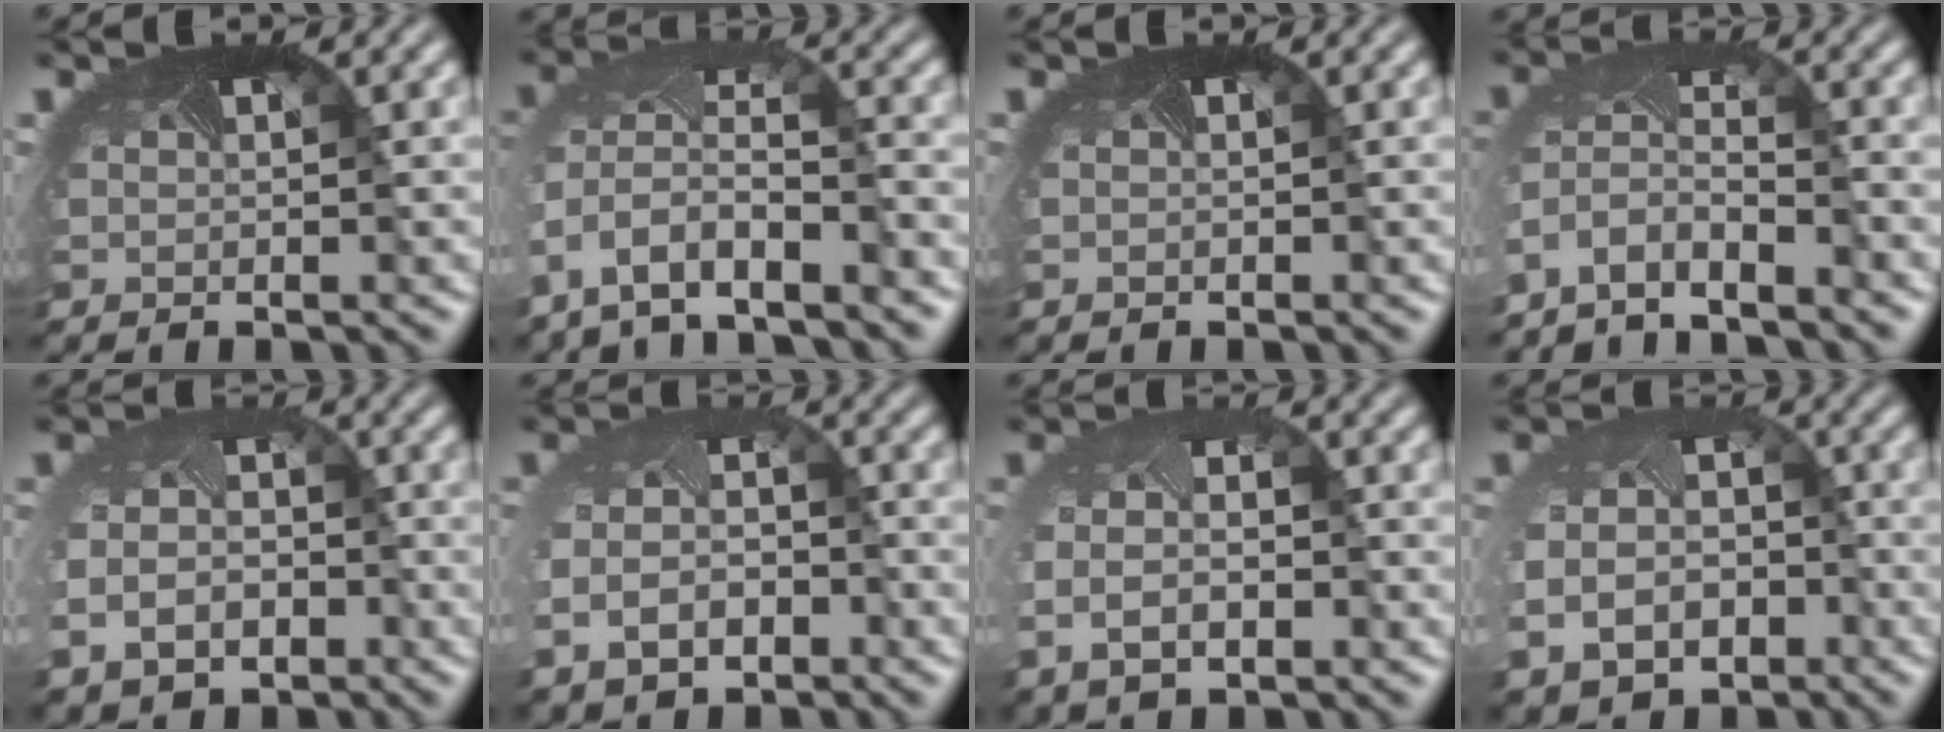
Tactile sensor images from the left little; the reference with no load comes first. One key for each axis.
{"total": 7.7, "fx": -4.7, "fy": 3.9, "fz": 4.8, "tx": -0.127, "ty": -0.024, "tz": -0.061}
{"total": 0.0}
{"total": 4.1, "fx": -3.8, "fy": 0.9, "fz": 1.4, "tx": -0.040, "ty": -0.009, "tz": -0.076}
{"total": 6.5, "fx": -2.4, "fy": 5.1, "fz": 3.1, "tx": -0.062, "ty": -0.038, "tz": -0.024}
{"total": 5.3, "fx": -2.0, "fy": 3.8, "fz": 3.0, "tx": -0.084, "ty": -0.028, "tz": -0.030}
{"total": 5.0, "fx": -0.8, "fy": 3.2, "fz": 3.7, "tx": -0.097, "ty": -0.019, "tz": -0.010}
{"total": 8.3, "fx": -3.3, "fy": 6.6, "fz": 3.8, "tx": -0.086, "ty": -0.047, "tz": -0.039}